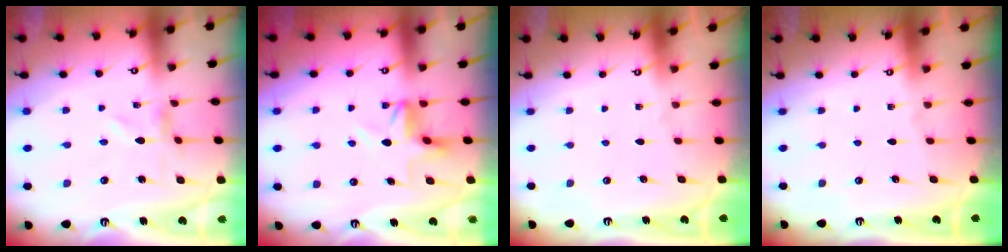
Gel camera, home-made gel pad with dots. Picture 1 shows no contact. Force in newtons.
{"total": 5.5, "press": 5.1, "slide": 2.2}
{"total": 0.0}
{"total": 0.0}